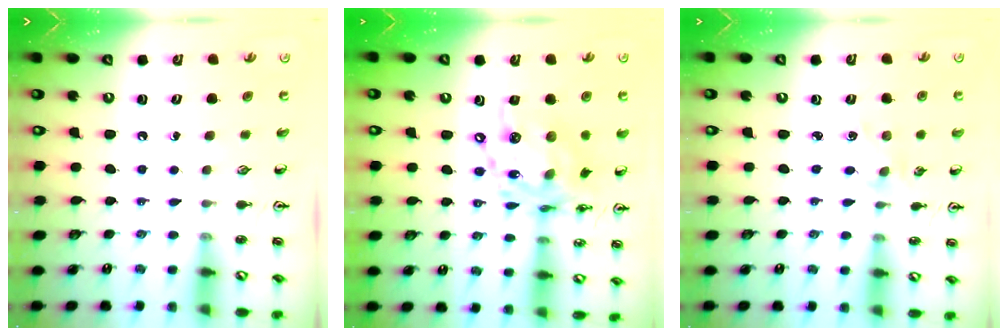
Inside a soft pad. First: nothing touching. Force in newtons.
{"total": 15.9, "press": 15.8, "slide": 1.1}
{"total": 2.2, "press": 2.1, "slide": 0.3}